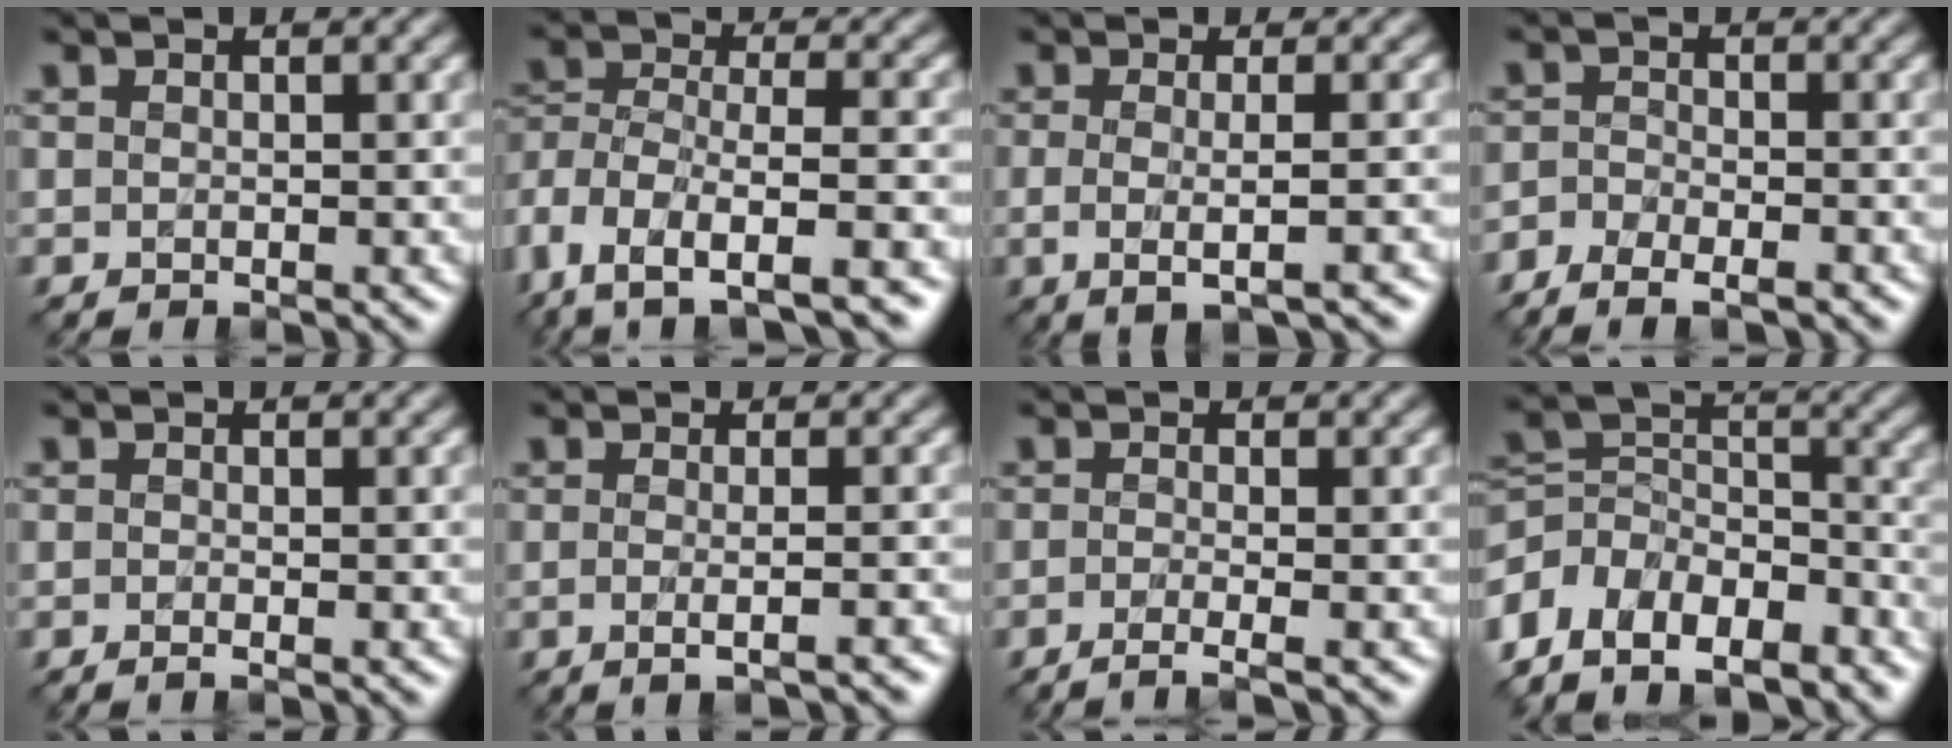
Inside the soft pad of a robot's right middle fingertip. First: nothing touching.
{"total": 11.0, "force": [-7.2, 5.1, 6.5], "torque": [-0.121, 0.006, -0.099]}
{"total": 3.6, "force": [-0.6, 1.2, 3.4], "torque": [-0.044, -0.007, -0.010]}
{"total": 5.2, "force": [-3.8, 2.3, 2.6], "torque": [-0.021, -0.015, -0.054]}
{"total": 0.9, "force": [-0.5, 0.1, 0.7], "torque": [-0.011, -0.008, -0.011]}
{"total": 3.3, "force": [-0.7, 1.3, 2.9], "torque": [-0.018, -0.007, -0.016]}
{"total": 2.5, "force": [-1.3, 0.7, 2.0], "torque": [-0.022, -0.009, -0.035]}
{"total": 11.5, "force": [-8.0, 6.8, 4.9], "torque": [-0.115, -0.003, -0.126]}